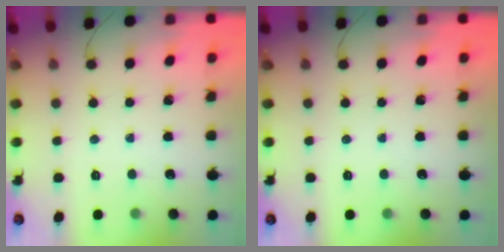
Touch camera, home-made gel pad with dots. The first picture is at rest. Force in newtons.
{"total": 0.0}